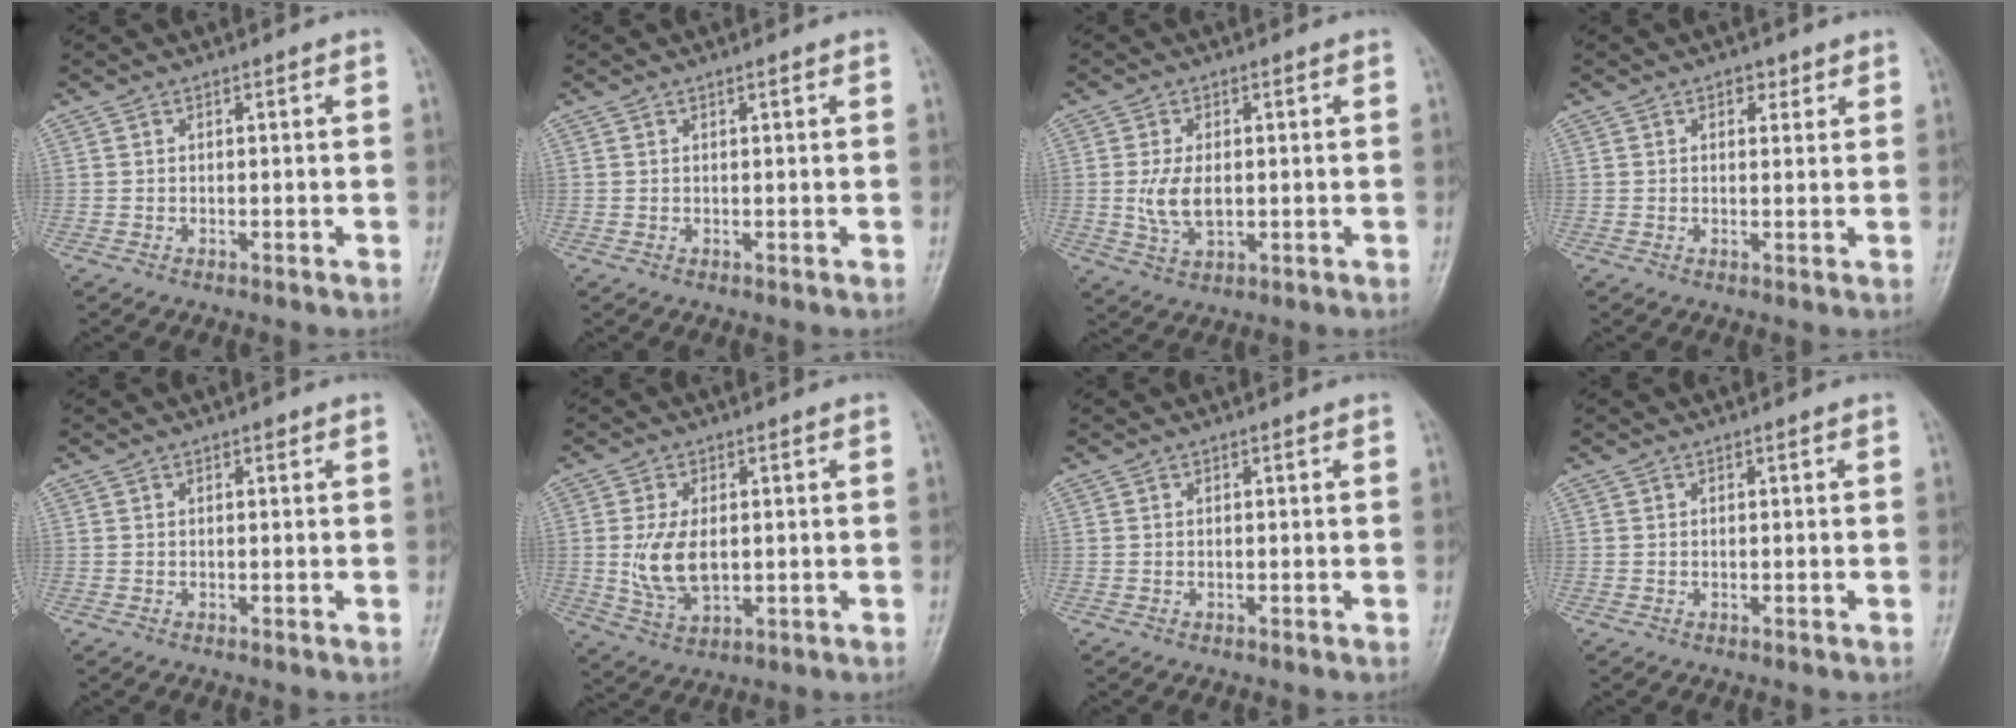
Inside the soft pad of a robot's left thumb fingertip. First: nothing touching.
{"total": 0.5, "force": [0.3, 0.0, 0.4], "torque": [-0.008, 0.000, 0.005]}
{"total": 6.1, "force": [0.0, 3.4, 5.0], "torque": [-0.102, -0.005, 0.006]}
{"total": 2.3, "force": [1.4, 1.4, 1.1], "torque": [-0.003, -0.006, 0.018]}
{"total": 0.7, "force": [0.4, 0.3, 0.4], "torque": [-0.005, -0.001, 0.004]}
{"total": 8.5, "force": [0.2, 4.9, 7.0], "torque": [-0.132, -0.008, 0.013]}
{"total": 0.0}
{"total": 0.0}